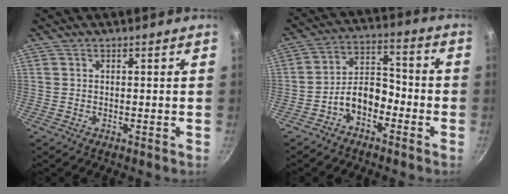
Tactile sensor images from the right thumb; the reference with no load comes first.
{"total": 8.5, "force": [-3.7, 5.3, 5.5], "torque": [-0.078, 0.051, -0.075]}